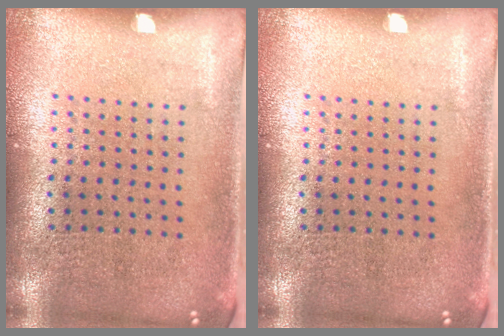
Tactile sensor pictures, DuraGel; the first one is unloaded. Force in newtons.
{"total": 0.0}